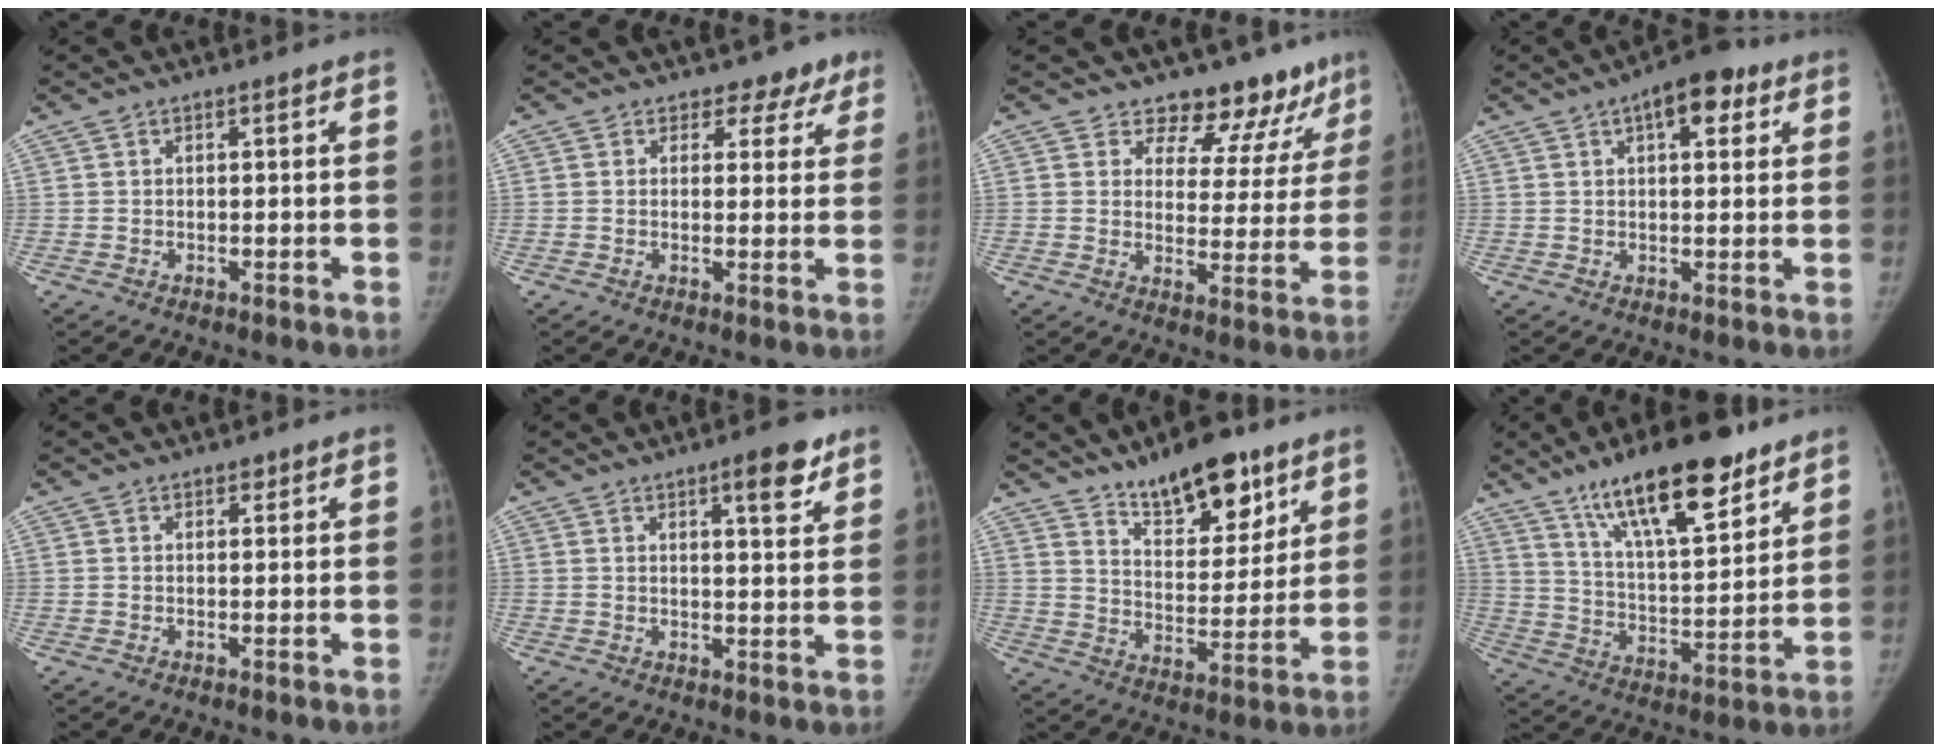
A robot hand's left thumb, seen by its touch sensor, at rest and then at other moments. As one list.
[{"total": 5.2, "force": [3.8, 3.5, 0.4], "torque": [0.030, -0.020, 0.031]}, {"total": 13.3, "force": [11.4, 6.2, 3.0], "torque": [0.020, -0.080, 0.131]}, {"total": 9.0, "force": [4.2, 4.1, 6.8], "torque": [-0.073, 0.001, 0.054]}, {"total": 1.2, "force": [0.8, 0.7, 0.5], "torque": [0.001, -0.004, 0.009]}, {"total": 6.6, "force": [4.1, 1.8, 4.8], "torque": [-0.053, -0.022, 0.053]}, {"total": 15.7, "force": [11.0, 6.4, 9.2], "torque": [-0.095, -0.069, 0.182]}, {"total": 21.0, "force": [13.6, 6.8, 14.5], "torque": [-0.208, -0.057, 0.230]}]